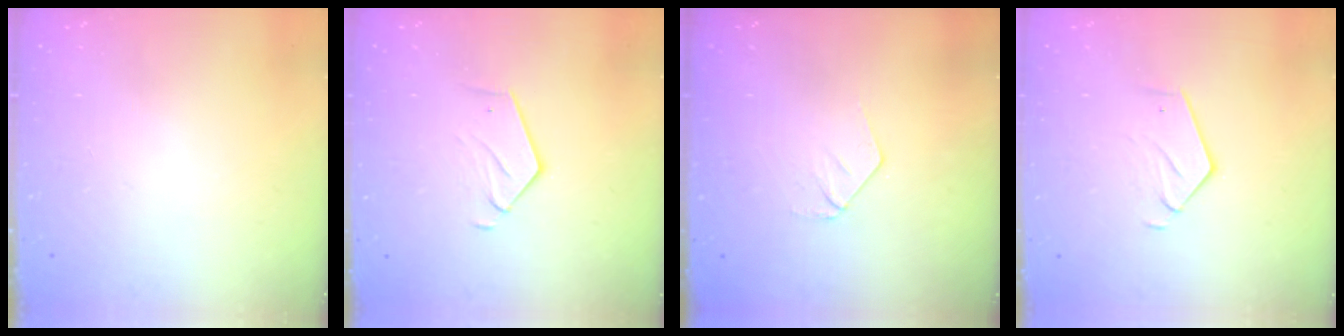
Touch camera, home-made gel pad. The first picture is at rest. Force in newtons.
{"total": 2.8, "press": 2.8, "slide": 0.2}
{"total": 3.8, "press": 3.8, "slide": 0.3}
{"total": 2.9, "press": 2.9, "slide": 0.2}